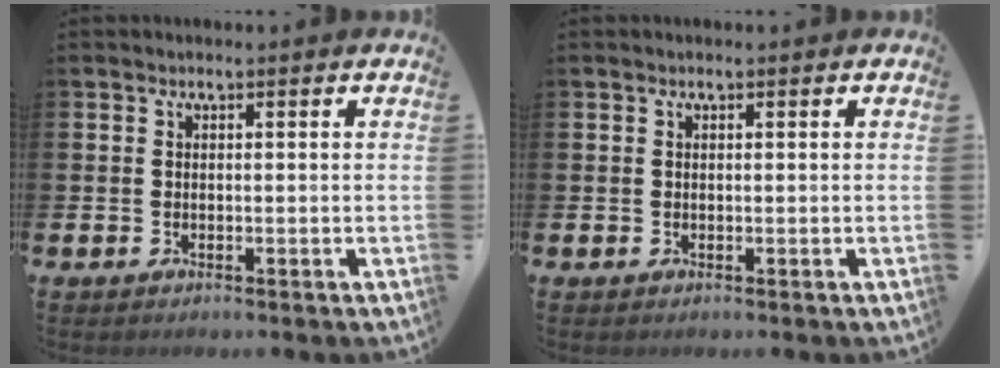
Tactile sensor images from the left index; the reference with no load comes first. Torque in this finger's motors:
{"motor_torque": [1.11, -1.03, 0.13, 0.05]}